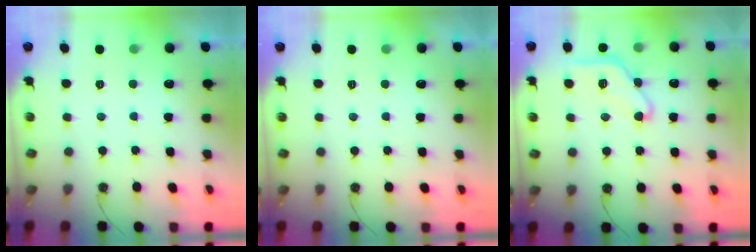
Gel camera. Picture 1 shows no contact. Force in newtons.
{"total": 0.0}
{"total": 12.2, "press": 12.2, "slide": 0.7}